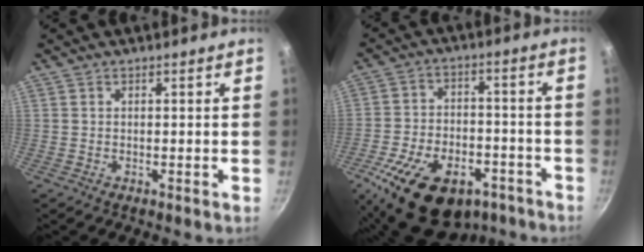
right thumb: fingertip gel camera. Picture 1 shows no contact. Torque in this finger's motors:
{"motor_torque": [0.21, 0.85, 1.29, -1.48, 0.36]}